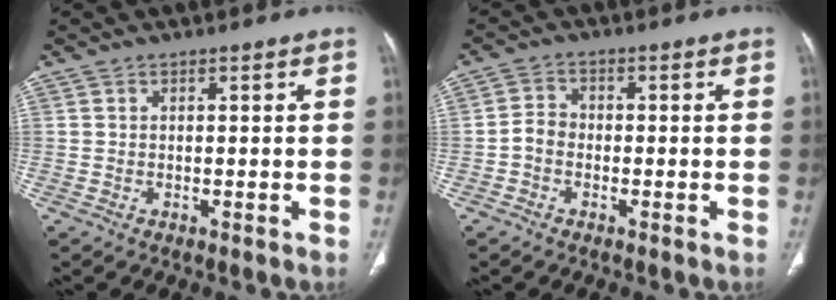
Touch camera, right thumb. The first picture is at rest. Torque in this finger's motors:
{"motor_torque": [0.17, 0.03, 0.35, -0.88, 0.18]}